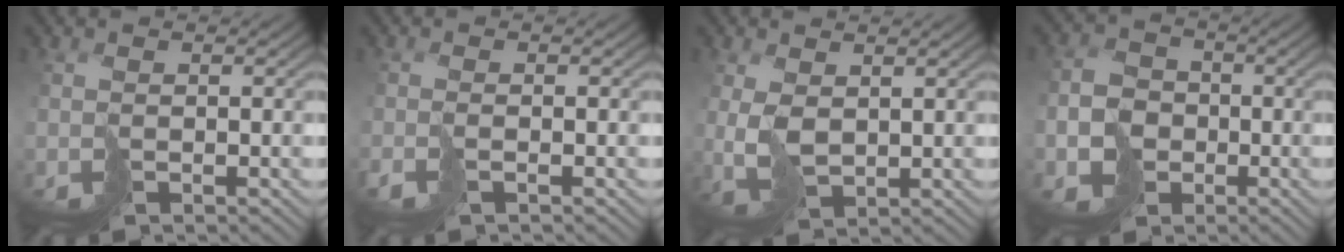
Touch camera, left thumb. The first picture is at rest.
{"total": 1.1, "force": [-0.9, 0.3, 0.7], "torque": [-0.017, -0.005, -0.022]}
{"total": 3.2, "force": [1.0, 2.1, 2.2], "torque": [-0.071, -0.003, 0.029]}
{"total": 5.3, "force": [-2.1, 4.7, 1.4], "torque": [-0.035, -0.011, -0.047]}